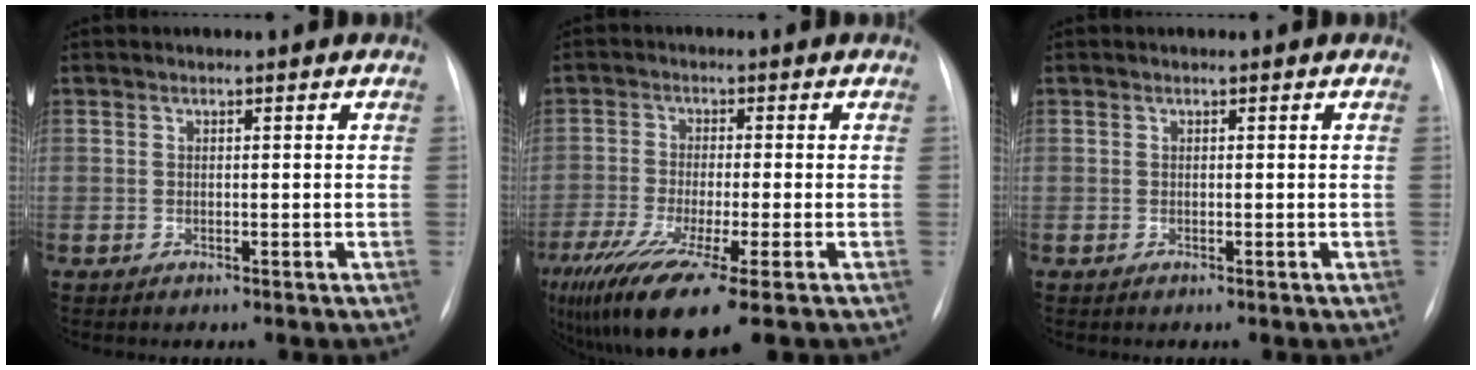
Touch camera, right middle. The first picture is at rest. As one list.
[{"total": 14.2, "force": [-8.8, 1.6, 11.0], "torque": [-0.206, -0.044, -0.150]}, {"total": 0.0}]